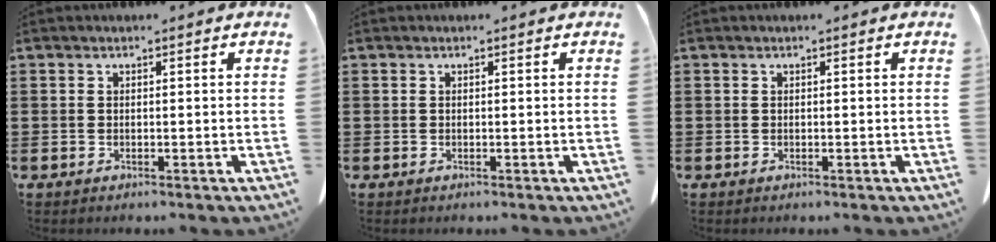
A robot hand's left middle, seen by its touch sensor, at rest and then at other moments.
{"total": 0.0}
{"total": 0.0}